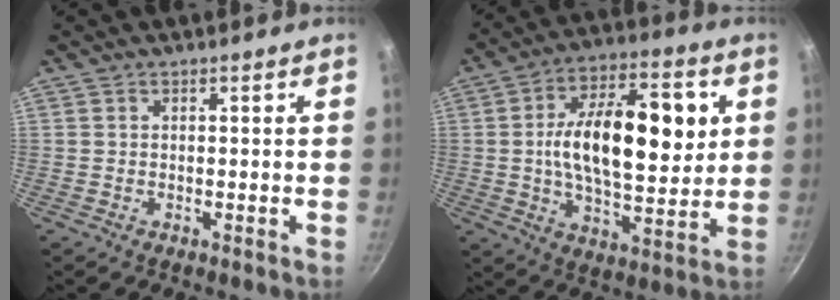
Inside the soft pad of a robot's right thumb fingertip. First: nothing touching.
{"total": 21.6, "force": [3.3, 10.3, 18.7], "torque": [-0.277, 0.000, 0.049]}